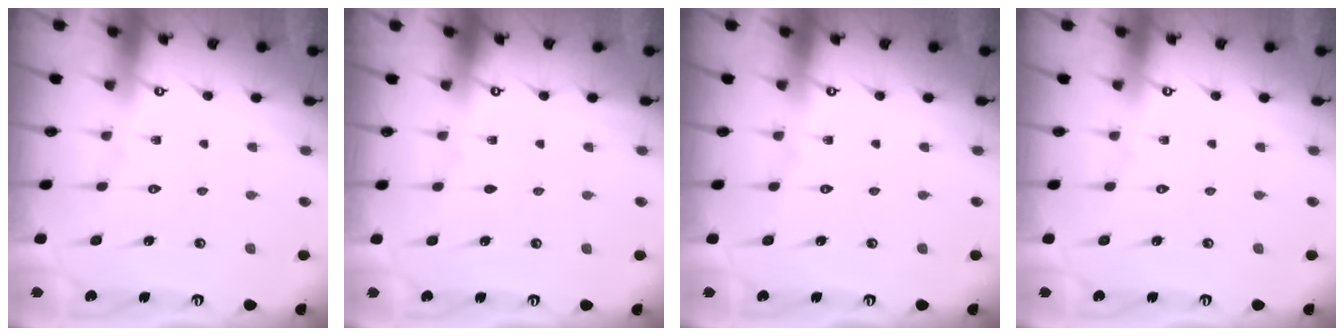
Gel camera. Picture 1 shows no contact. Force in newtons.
{"total": 0.0}
{"total": 0.0}
{"total": 0.0}